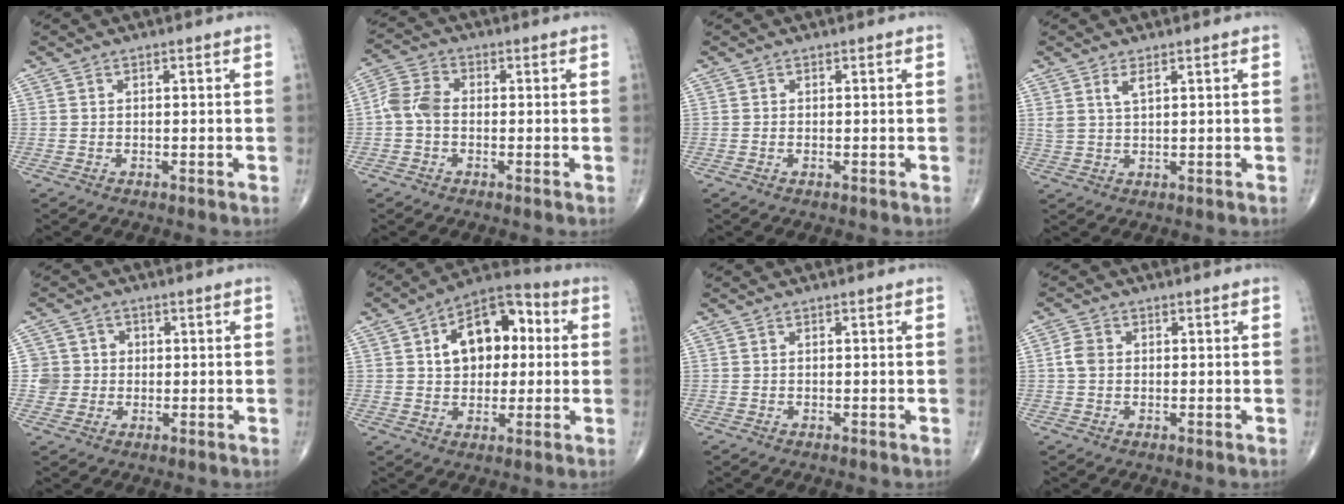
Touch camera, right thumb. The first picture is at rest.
{"total": 5.6, "force": [-0.6, 3.8, 4.2], "torque": [-0.086, 0.015, -0.024]}
{"total": 0.0}
{"total": 2.8, "force": [1.6, 0.8, 2.2], "torque": [-0.046, -0.007, 0.037]}
{"total": 4.7, "force": [0.1, 4.7, 0.3], "torque": [0.031, 0.009, -0.001]}
{"total": 14.5, "force": [2.8, 9.2, 10.8], "torque": [-0.125, 0.024, 0.033]}
{"total": 0.0}
{"total": 2.8, "force": [0.1, 2.2, 1.7], "torque": [-0.032, 0.007, -0.002]}